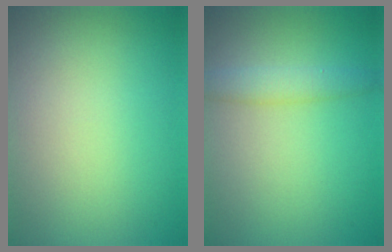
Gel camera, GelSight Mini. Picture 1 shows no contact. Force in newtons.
{"total": 2.2, "press": 2.2, "slide": 0.1}